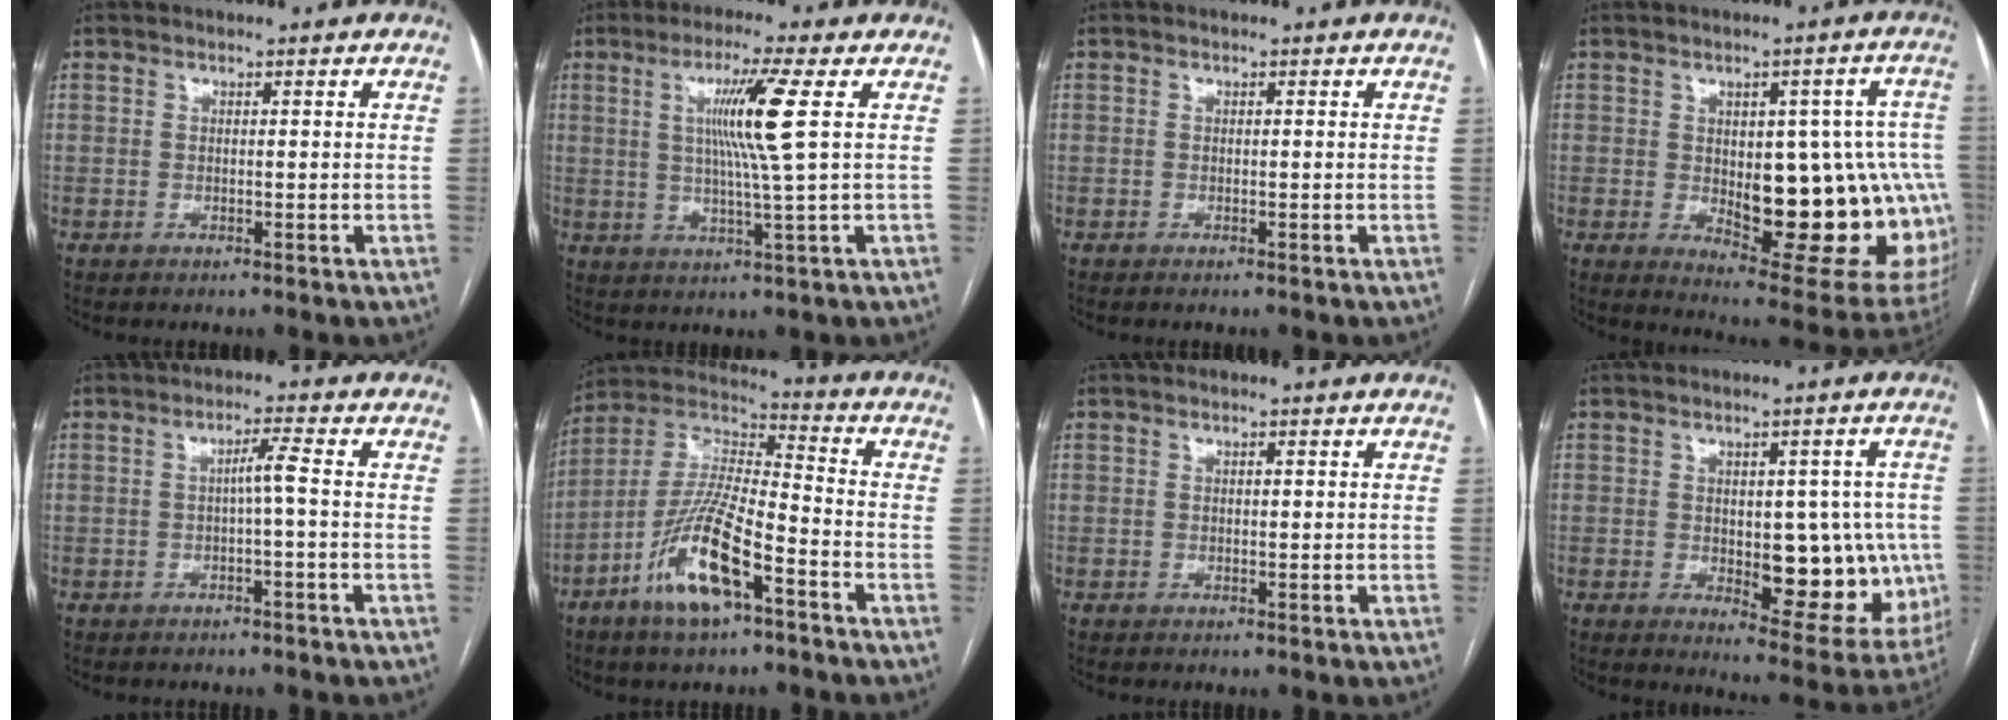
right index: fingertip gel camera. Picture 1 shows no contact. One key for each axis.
{"total": 8.7, "fx": 2.1, "fy": -1.6, "fz": 8.3, "tx": -0.150, "ty": -0.002, "tz": 0.043}
{"total": 0.0}
{"total": 21.6, "fx": -1.9, "fy": 7.7, "fz": 20.1, "tx": -0.183, "ty": 0.017, "tz": 0.004}
{"total": 2.6, "fx": -0.3, "fy": -0.4, "fz": 2.6, "tx": -0.042, "ty": 0.005, "tz": -0.004}
{"total": 14.4, "fx": -7.1, "fy": 3.2, "fz": 12.2, "tx": -0.246, "ty": -0.004, "tz": -0.132}
{"total": 0.6, "fx": 0.2, "fy": 0.2, "fz": 0.6, "tx": -0.007, "ty": 0.000, "tz": 0.003}
{"total": 13.4, "fx": -1.0, "fy": 6.2, "fz": 11.9, "tx": -0.128, "ty": 0.005, "tz": 0.004}